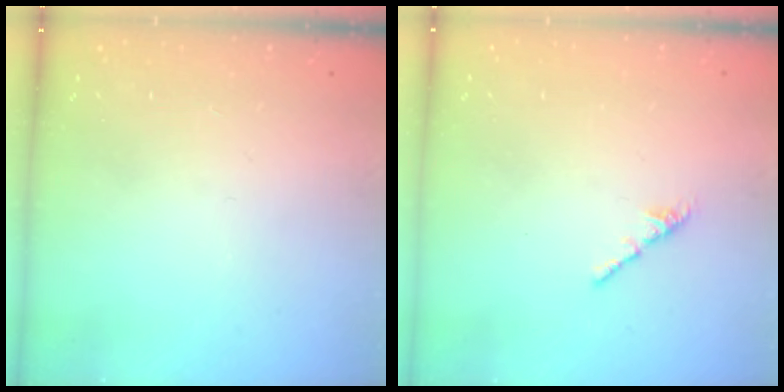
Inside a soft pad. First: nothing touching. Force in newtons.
{"total": 2.4, "press": 2.3, "slide": 0.8}